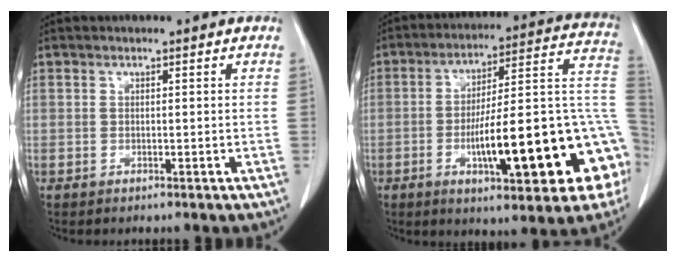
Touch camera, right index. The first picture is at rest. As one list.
[{"total": 24.4, "force": [-6.9, 4.5, 22.9], "torque": [-0.250, 0.026, -0.089]}]